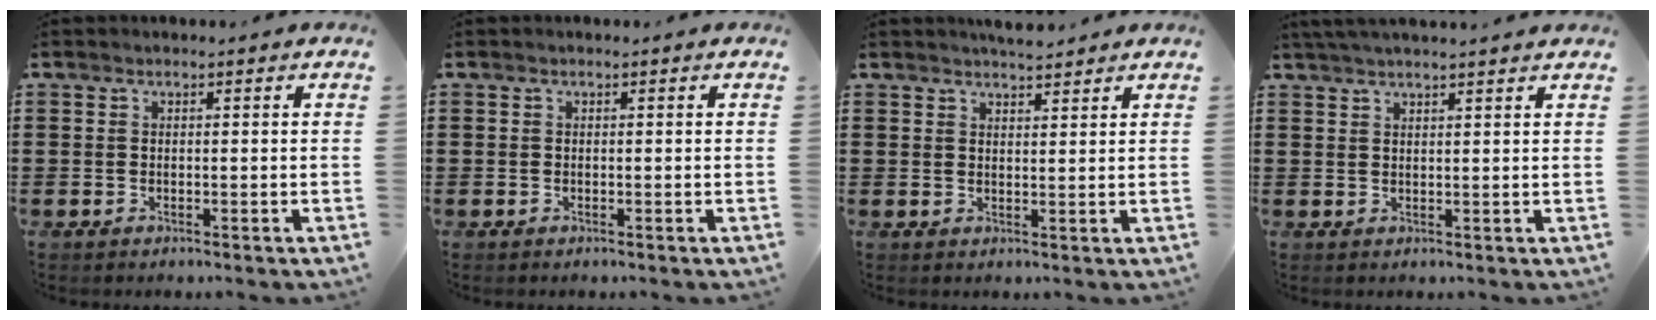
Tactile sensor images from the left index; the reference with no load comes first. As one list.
[{"total": 0.0}, {"total": 2.7, "force": [2.7, 0.2, 0.6], "torque": [-0.018, -0.002, 0.050]}, {"total": 2.1, "force": [2.0, -0.6, 0.5], "torque": [-0.013, 0.000, 0.039]}]